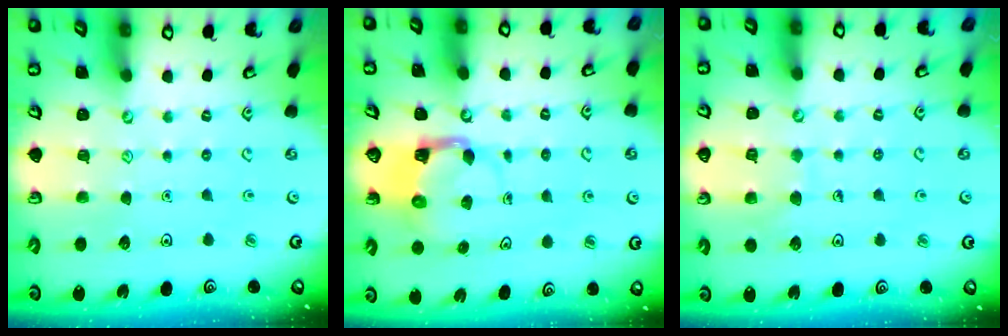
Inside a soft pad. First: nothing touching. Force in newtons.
{"total": 3.9, "press": 3.8, "slide": 0.7}
{"total": 6.4, "press": 6.4, "slide": 0.4}